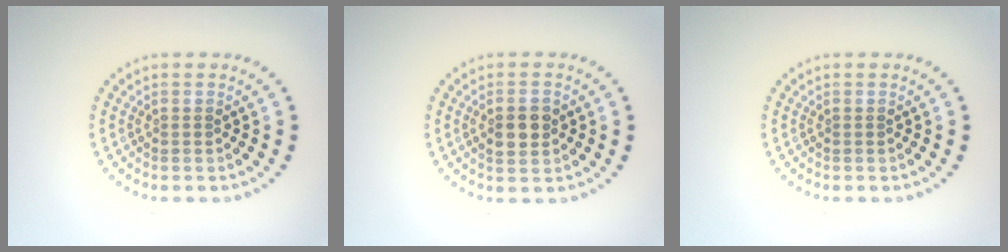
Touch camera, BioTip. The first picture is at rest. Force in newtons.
{"total": 2.8, "press": 2.8, "slide": 0.2}
{"total": 0.0}